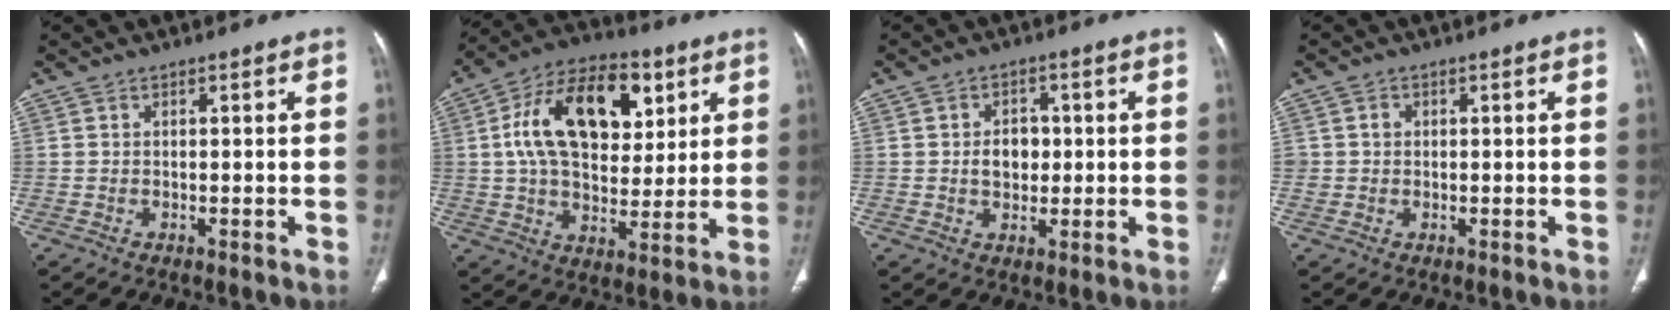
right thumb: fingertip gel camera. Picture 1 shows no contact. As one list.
[{"total": 21.0, "force": [6.2, 12.5, 15.6], "torque": [-0.229, 0.000, 0.098]}, {"total": 5.0, "force": [0.2, 3.9, 3.2], "torque": [-0.029, 0.005, 0.003]}, {"total": 1.8, "force": [0.2, 1.7, 0.5], "torque": [0.001, 0.003, 0.004]}]